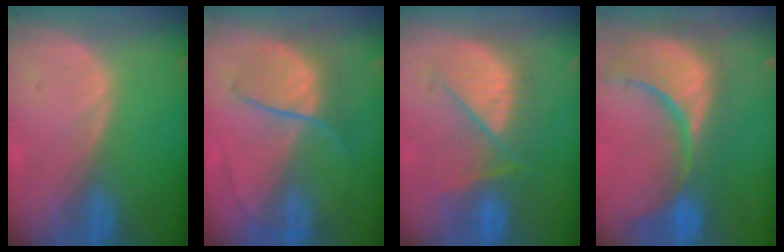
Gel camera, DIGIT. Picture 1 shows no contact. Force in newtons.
{"total": 6.3, "press": 6.3, "slide": 0.7}
{"total": 8.4, "press": 8.4, "slide": 0.6}
{"total": 15.3, "press": 12.2, "slide": 9.3}